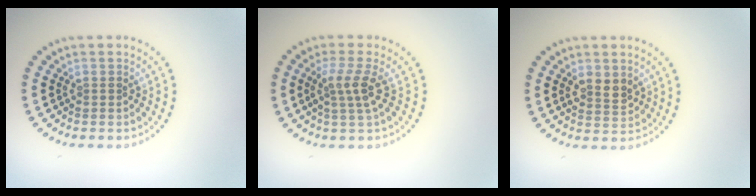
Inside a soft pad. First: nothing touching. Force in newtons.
{"total": 2.6, "press": 2.0, "slide": 1.7}
{"total": 2.1, "press": 2.0, "slide": 0.4}